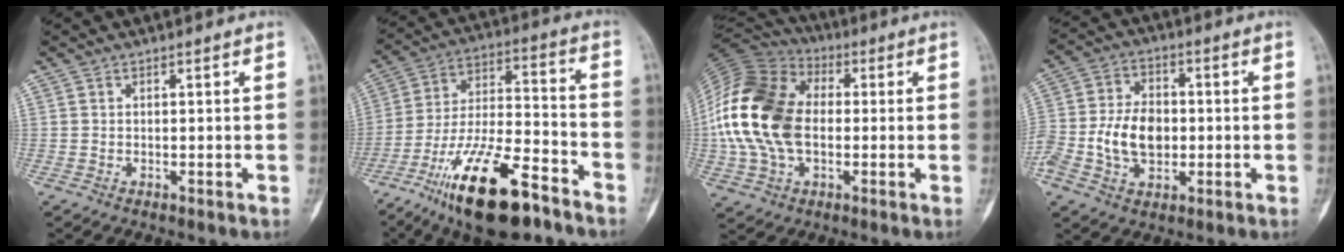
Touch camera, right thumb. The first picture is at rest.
{"total": 21.7, "force": [-13.7, 7.3, 15.2], "torque": [-0.276, 0.074, -0.240]}
{"total": 21.1, "force": [-0.6, 14.3, 15.5], "torque": [-0.310, 0.019, -0.015]}
{"total": 12.5, "force": [-2.1, 8.7, 8.7], "torque": [-0.153, 0.020, -0.038]}